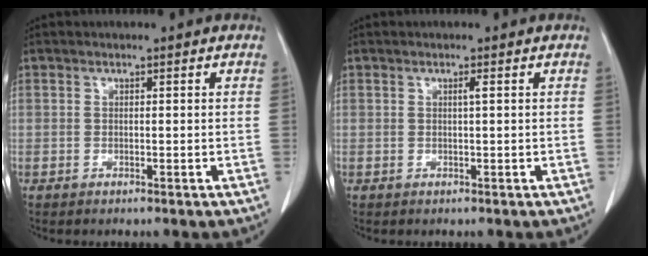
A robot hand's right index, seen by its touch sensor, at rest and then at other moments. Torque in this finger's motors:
{"motor_torque": [0.32, -0.19, 0.02, 0.02]}